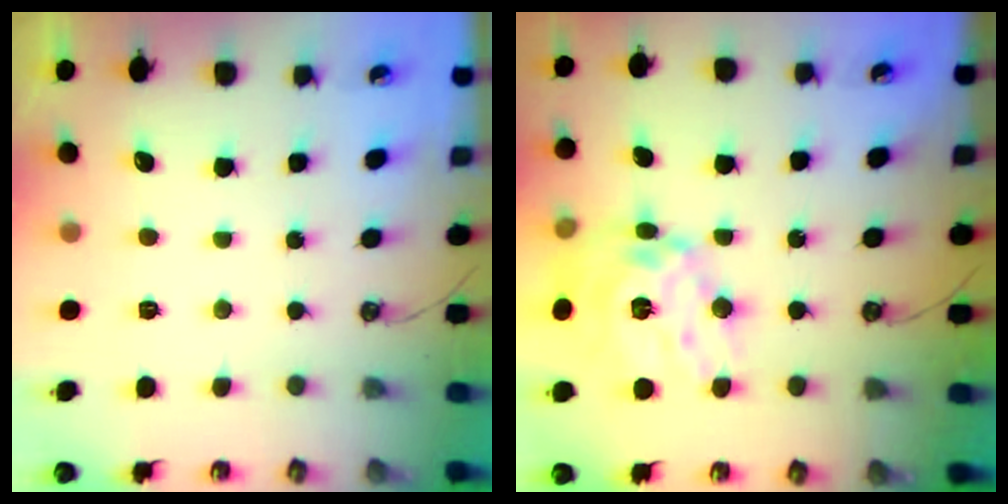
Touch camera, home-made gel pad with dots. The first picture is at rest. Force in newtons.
{"total": 18.5, "press": 18.5, "slide": 1.6}